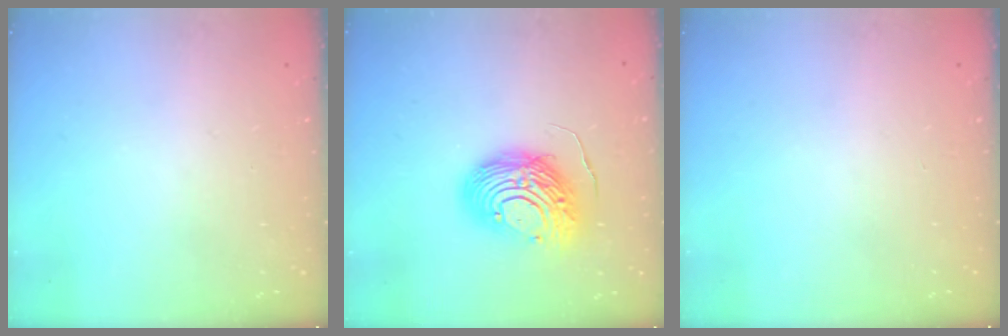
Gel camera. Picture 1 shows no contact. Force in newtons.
{"total": 13.3, "press": 13.2, "slide": 1.2}
{"total": 0.0}